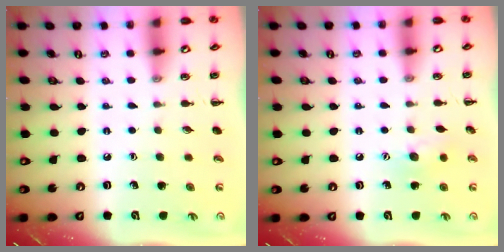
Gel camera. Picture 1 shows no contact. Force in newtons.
{"total": 8.3, "press": 8.2, "slide": 1.3}